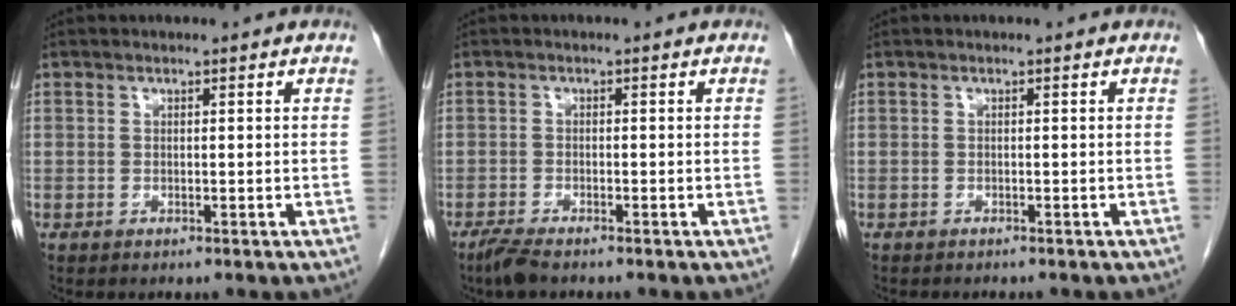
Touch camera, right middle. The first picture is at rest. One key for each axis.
{"total": 2.6, "fx": -2.1, "fy": 0.3, "fz": 1.4, "tx": -0.038, "ty": -0.008, "tz": -0.042}
{"total": 2.8, "fx": -2.4, "fy": 0.7, "fz": 1.1, "tx": -0.020, "ty": -0.005, "tz": -0.026}